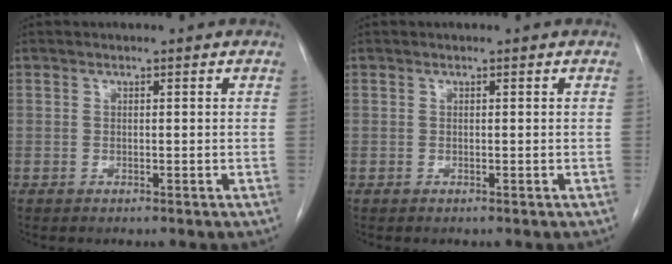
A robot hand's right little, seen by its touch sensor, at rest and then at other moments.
{"total": 0.0}